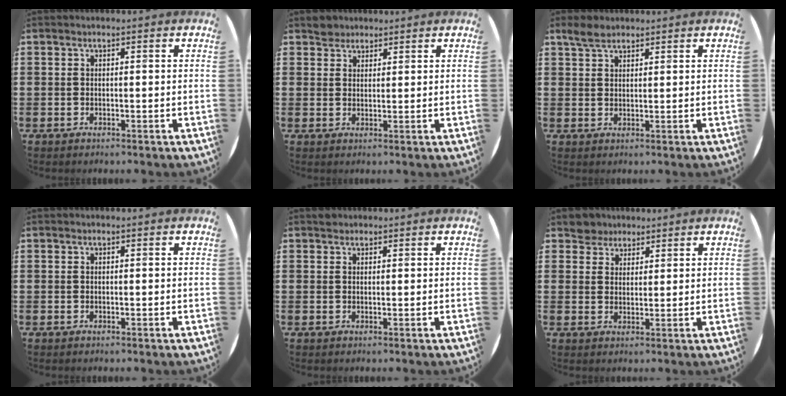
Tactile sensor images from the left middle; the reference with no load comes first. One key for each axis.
{"total": 2.1, "fx": 1.9, "fy": 0.9, "fz": -0.2, "tx": 0.009, "ty": 0.000, "tz": 0.037}
{"total": 3.0, "fx": 2.5, "fy": 1.2, "fz": 1.1, "tx": -0.018, "ty": 0.003, "tz": 0.046}
{"total": 0.0}
{"total": 0.7, "fx": 0.7, "fy": 0.2, "fz": -0.1, "tx": 0.009, "ty": -0.001, "tz": 0.012}
{"total": 3.2, "fx": 2.7, "fy": 1.5, "fz": -0.5, "tx": 0.007, "ty": 0.000, "tz": 0.053}